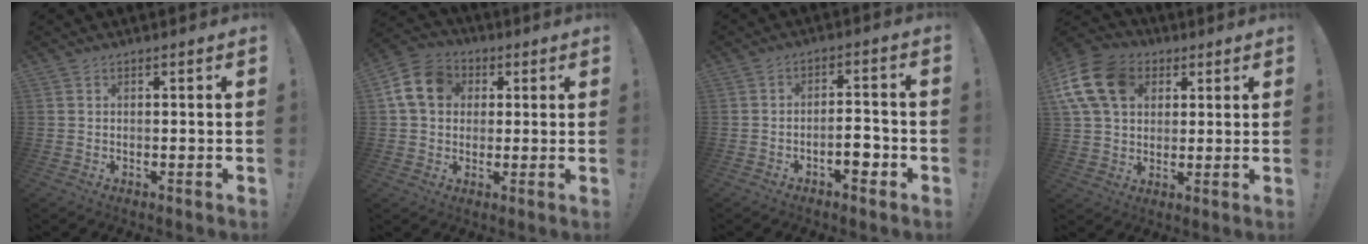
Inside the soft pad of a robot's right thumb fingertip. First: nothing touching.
{"total": 12.6, "force": [2.9, 10.2, 6.8], "torque": [-0.115, 0.010, 0.062]}
{"total": 5.7, "force": [-3.0, 2.1, 4.4], "torque": [-0.061, 0.015, -0.051]}
{"total": 16.3, "force": [5.6, 12.2, 9.2], "torque": [-0.176, -0.011, 0.111]}